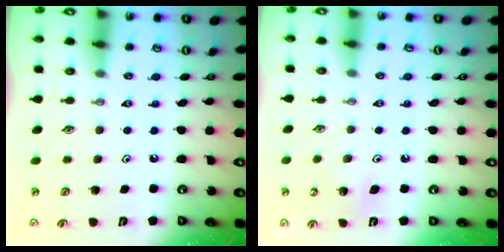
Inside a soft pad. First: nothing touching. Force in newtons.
{"total": 5.8, "press": 5.8, "slide": 0.4}